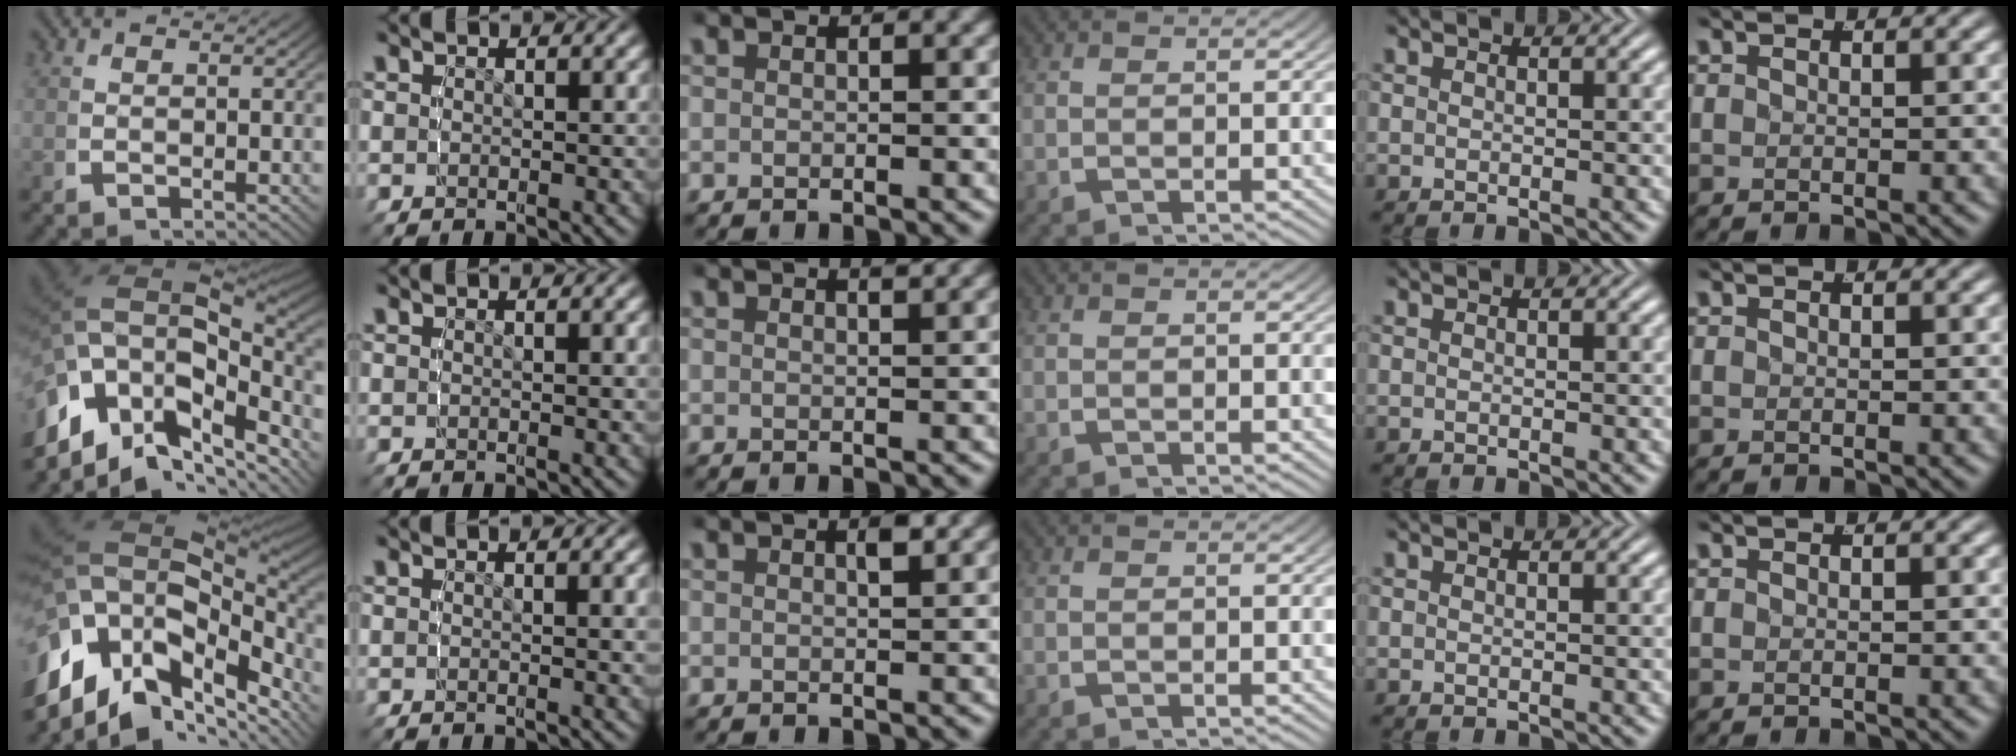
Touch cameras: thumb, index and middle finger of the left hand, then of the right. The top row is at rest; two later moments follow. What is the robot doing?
{"motion": "lift_and_place", "object": "air blower"}